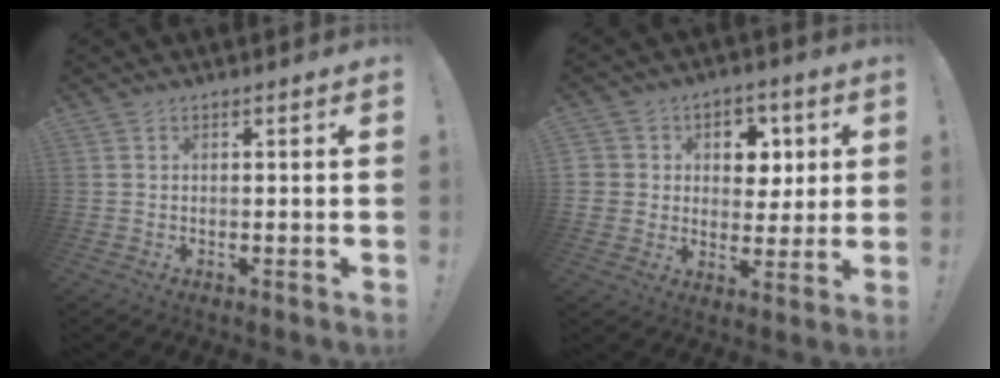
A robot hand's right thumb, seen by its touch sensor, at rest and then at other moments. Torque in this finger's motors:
{"motor_torque": [1.46, 1.37, 1.02, -0.02, 0.00]}